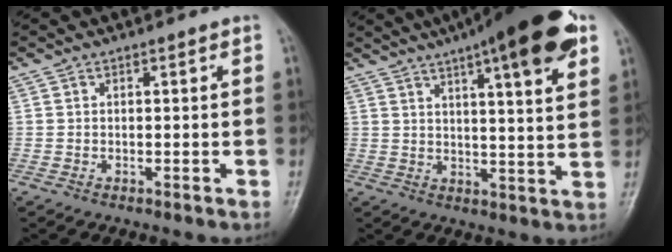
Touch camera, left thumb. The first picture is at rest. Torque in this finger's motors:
{"motor_torque": [1.22, 0.10, 1.67, -1.10, 0.18]}